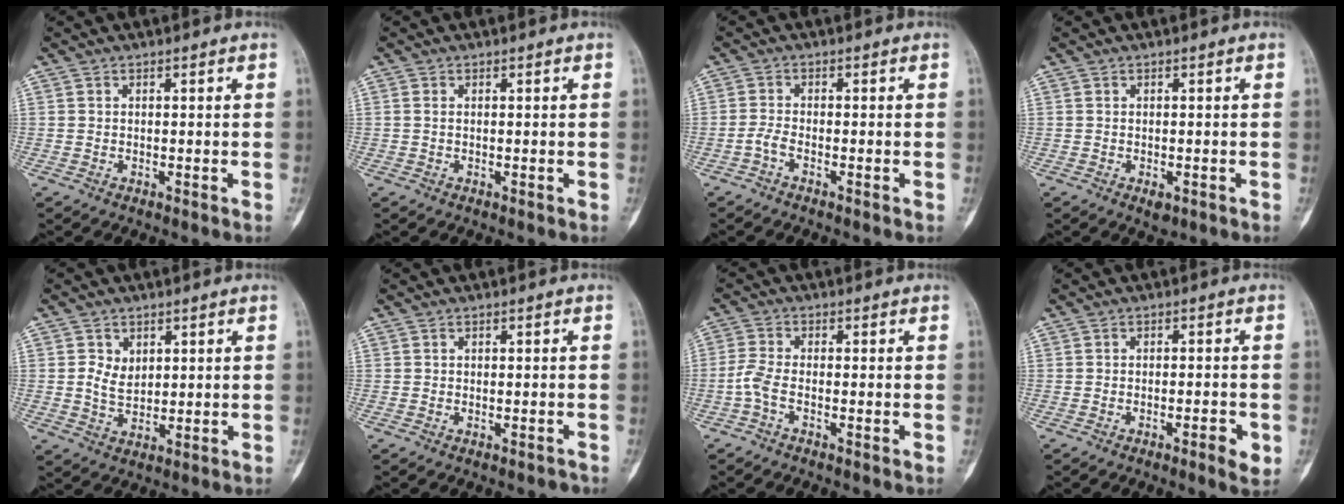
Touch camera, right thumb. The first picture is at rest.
{"total": 0.5, "force": [0.1, 0.4, 0.4], "torque": [-0.009, 0.002, 0.003]}
{"total": 1.8, "force": [-1.1, 0.4, 1.3], "torque": [-0.033, 0.003, -0.028]}
{"total": 1.5, "force": [-0.6, 0.9, 1.0], "torque": [-0.009, -0.002, -0.003]}
{"total": 4.0, "force": [1.3, 3.1, 2.3], "torque": [-0.026, -0.012, 0.029]}
{"total": 1.1, "force": [-0.9, 0.5, 0.1], "torque": [-0.004, 0.010, -0.012]}
{"total": 3.3, "force": [-1.5, 1.1, 2.7], "torque": [-0.072, 0.005, -0.039]}
{"total": 3.6, "force": [-1.5, 1.0, 3.1], "torque": [-0.045, 0.004, -0.021]}